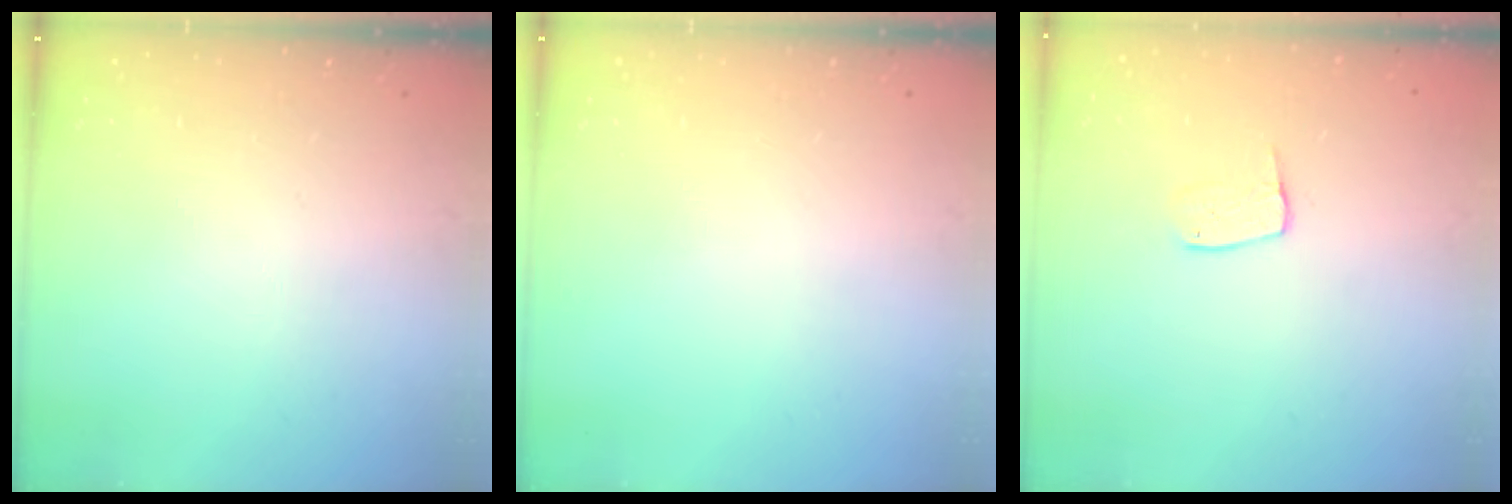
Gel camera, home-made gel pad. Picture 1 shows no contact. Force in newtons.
{"total": 0.0}
{"total": 6.1, "press": 6.1, "slide": 0.3}